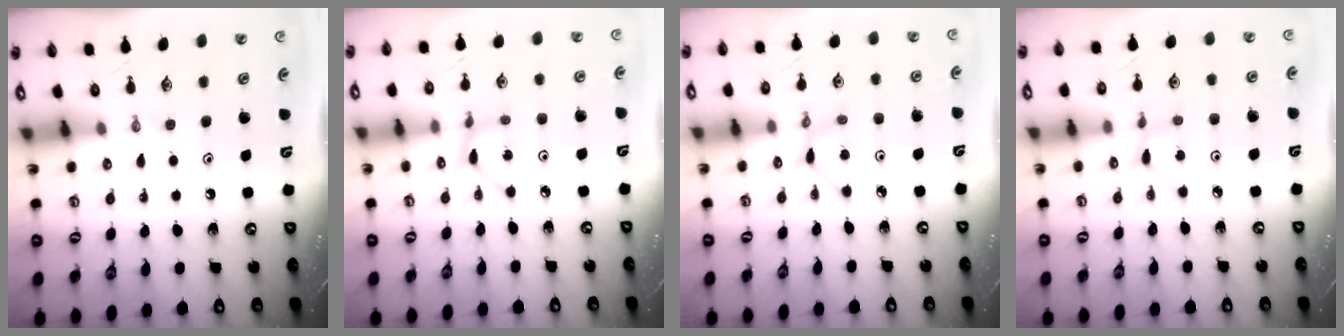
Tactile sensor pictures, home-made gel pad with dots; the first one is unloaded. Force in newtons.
{"total": 2.4, "press": 2.4, "slide": 0.2}
{"total": 3.0, "press": 3.0, "slide": 0.3}
{"total": 0.8, "press": 0.8, "slide": 0.1}